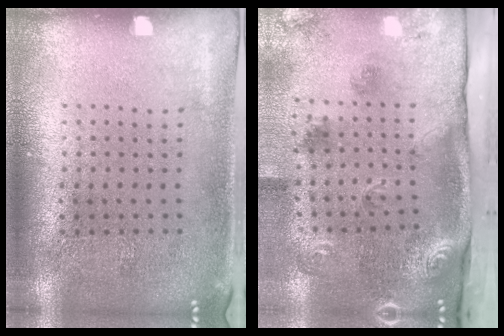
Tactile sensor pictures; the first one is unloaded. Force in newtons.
{"total": 3.2, "press": 2.1, "slide": 2.5}